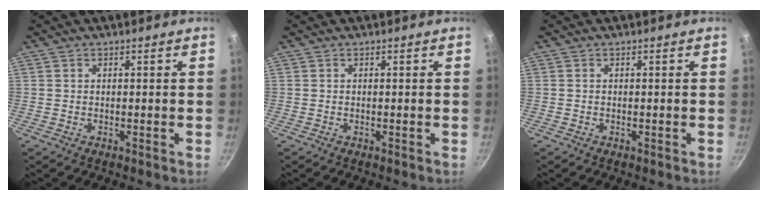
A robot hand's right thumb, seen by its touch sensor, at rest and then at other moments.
{"total": 0.0}
{"total": 0.0}